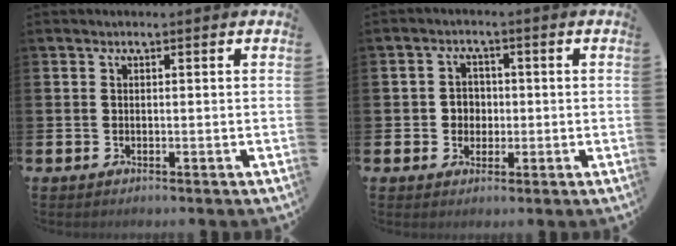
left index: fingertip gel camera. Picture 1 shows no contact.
{"total": 2.8, "force": [0.1, 2.7, 0.6], "torque": [-0.012, 0.006, -0.007]}